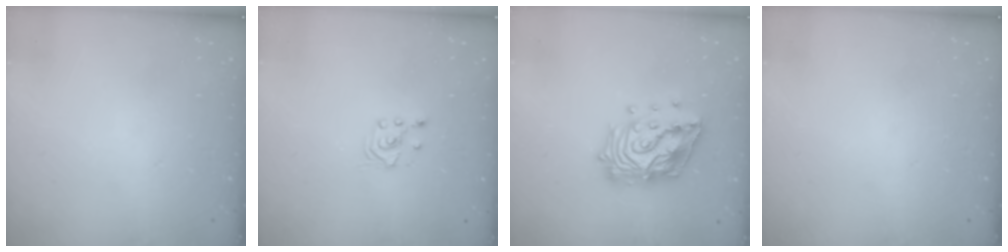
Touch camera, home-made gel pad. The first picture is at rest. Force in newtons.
{"total": 2.6, "press": 2.4, "slide": 0.8}
{"total": 17.5, "press": 17.5, "slide": 1.4}
{"total": 0.0}